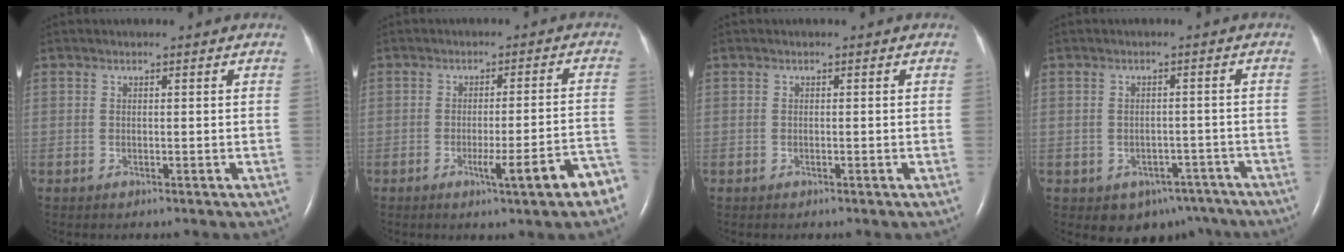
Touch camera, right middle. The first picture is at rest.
{"total": 8.6, "force": [-4.8, -0.2, 7.1], "torque": [-0.090, 0.000, -0.062]}
{"total": 0.0}
{"total": 7.4, "force": [-5.3, 4.8, 2.0], "torque": [-0.013, 0.020, -0.064]}